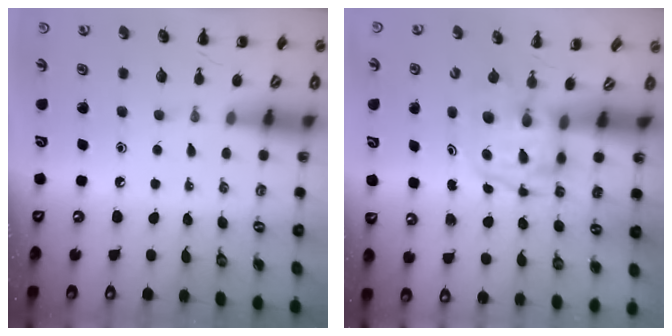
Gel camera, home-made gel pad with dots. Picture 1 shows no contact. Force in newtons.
{"total": 3.9, "press": 3.8, "slide": 0.6}